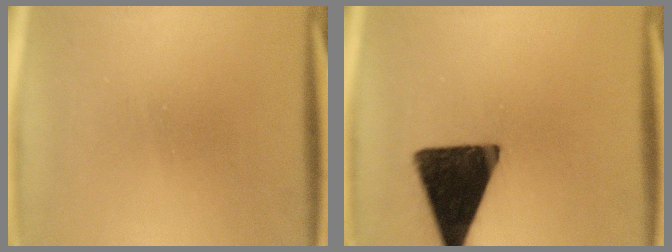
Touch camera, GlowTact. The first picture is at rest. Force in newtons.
{"total": 17.4}